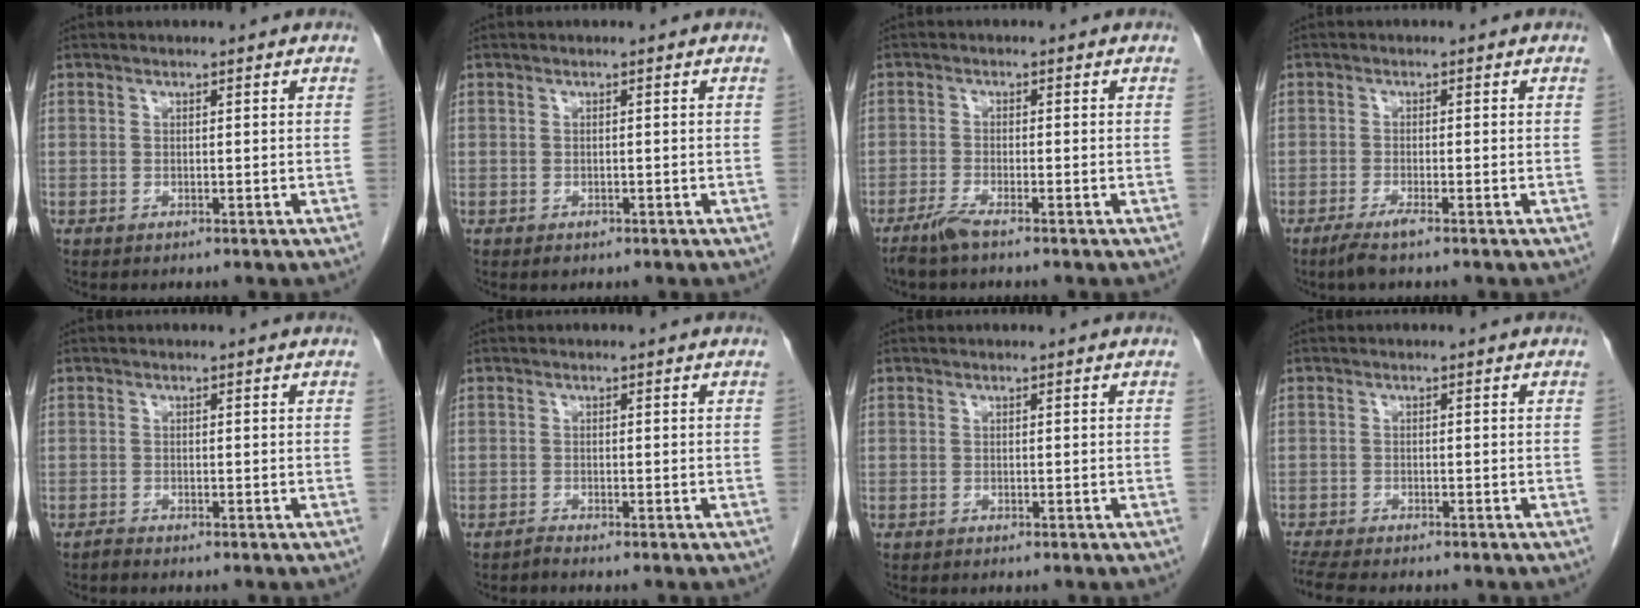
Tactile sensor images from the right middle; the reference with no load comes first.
{"total": 0.8, "force": [-0.5, 0.5, 0.4], "torque": [-0.008, -0.001, -0.004]}
{"total": 2.6, "force": [-2.1, -0.1, 1.5], "torque": [-0.041, -0.007, -0.046]}
{"total": 2.5, "force": [-1.8, -0.2, 1.8], "torque": [-0.042, -0.007, -0.037]}
{"total": 0.5, "force": [-0.5, -0.1, 0.1], "torque": [-0.003, 0.000, -0.011]}
{"total": 0.0}
{"total": 0.0}
{"total": 6.7, "force": [-5.8, 0.9, 3.1], "torque": [-0.059, -0.014, -0.094]}